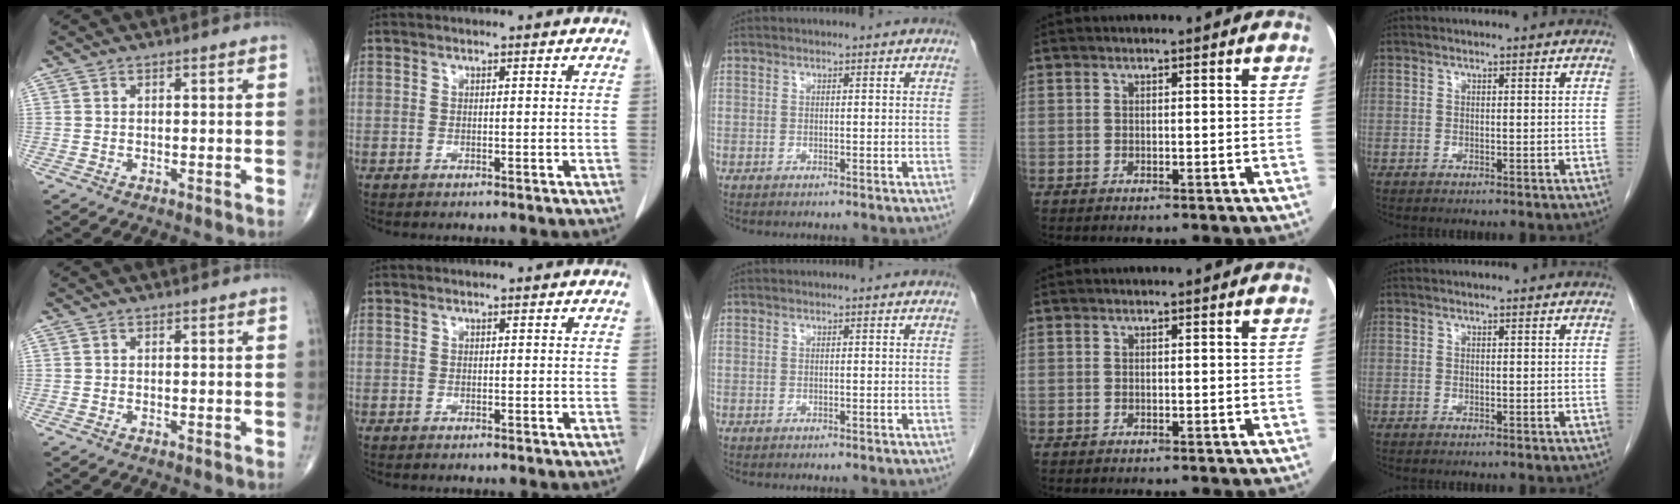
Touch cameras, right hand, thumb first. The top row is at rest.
{}